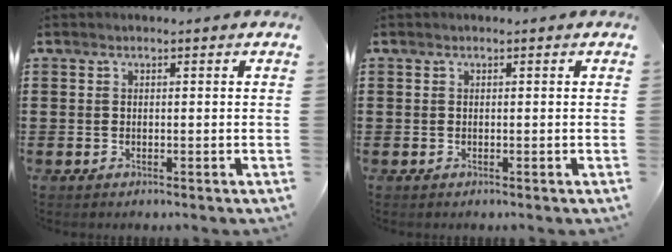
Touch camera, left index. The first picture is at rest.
{"total": 0.0}